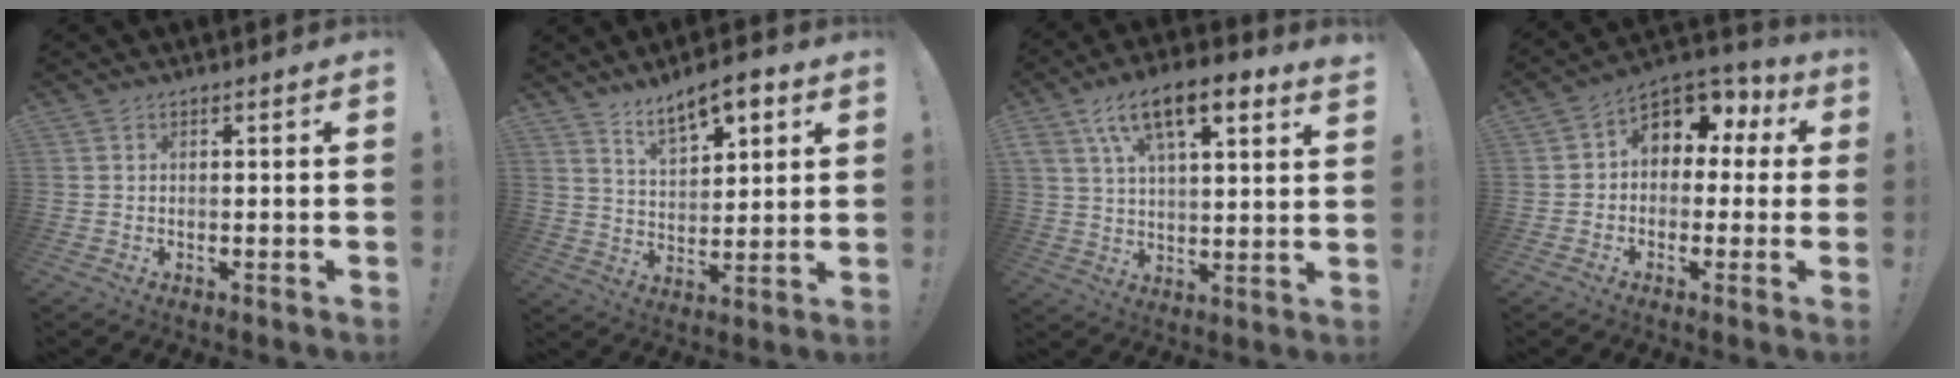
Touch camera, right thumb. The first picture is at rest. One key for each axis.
{"total": 10.1, "fx": 7.0, "fy": 4.3, "fz": 5.9, "tx": -0.085, "ty": -0.037, "tz": 0.124}
{"total": 13.3, "fx": 8.0, "fy": 5.0, "fz": 9.5, "tx": -0.165, "ty": -0.027, "tz": 0.140}
{"total": 8.8, "fx": 2.9, "fy": 6.6, "fz": 5.0, "tx": -0.073, "ty": -0.016, "tz": 0.057}